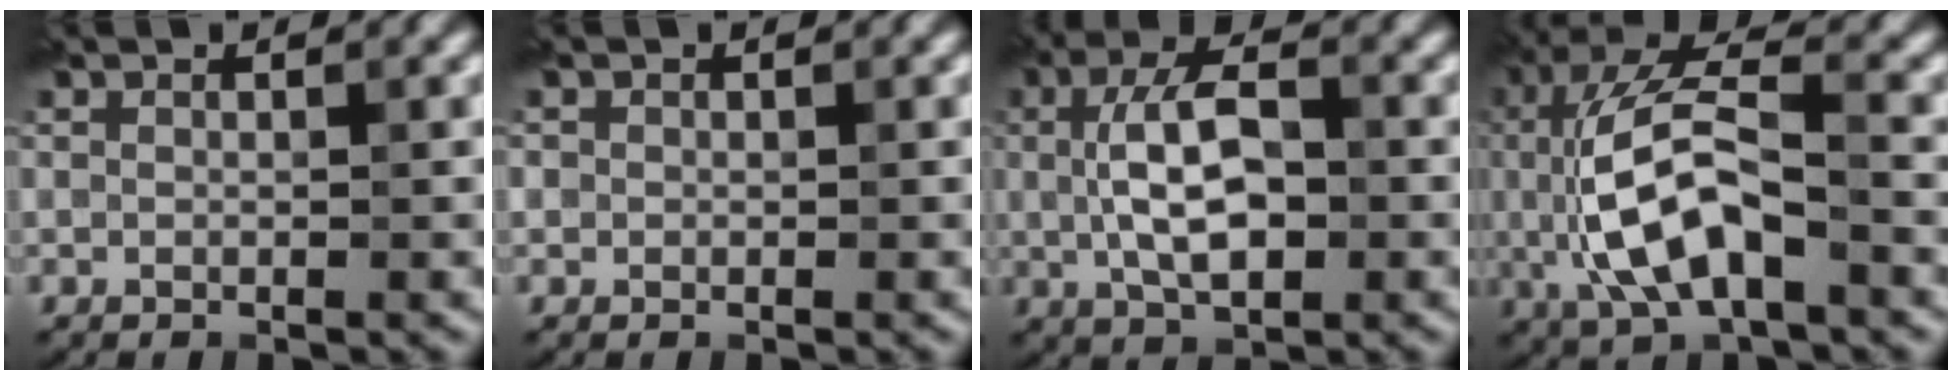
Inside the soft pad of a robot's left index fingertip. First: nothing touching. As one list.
[{"total": 0.7, "force": [0.1, 0.6, -0.1], "torque": [0.009, -0.003, -0.002]}, {"total": 6.3, "force": [0.1, 2.9, 5.6], "torque": [-0.108, 0.006, -0.003]}, {"total": 9.1, "force": [-0.7, 3.8, 8.2], "torque": [-0.170, 0.007, -0.014]}]